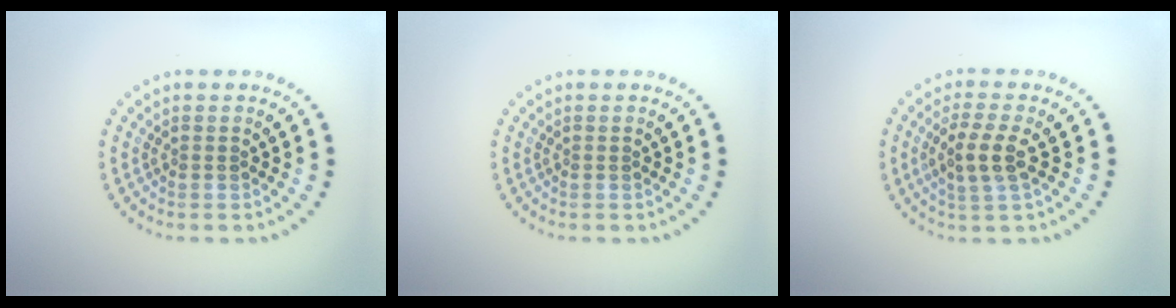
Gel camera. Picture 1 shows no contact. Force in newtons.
{"total": 0.0}
{"total": 3.0, "press": 2.8, "slide": 1.2}